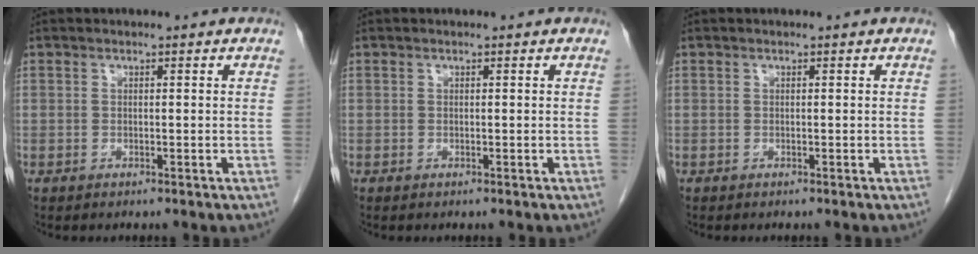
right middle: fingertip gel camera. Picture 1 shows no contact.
{"total": 0.0}
{"total": 0.0}